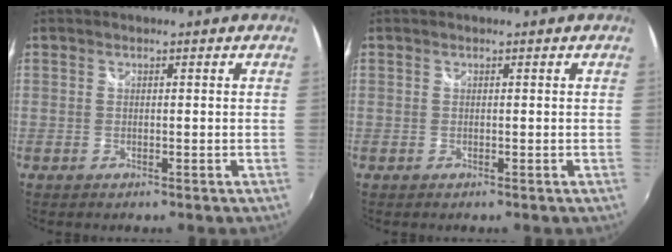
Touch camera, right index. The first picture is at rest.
{"total": 0.0}